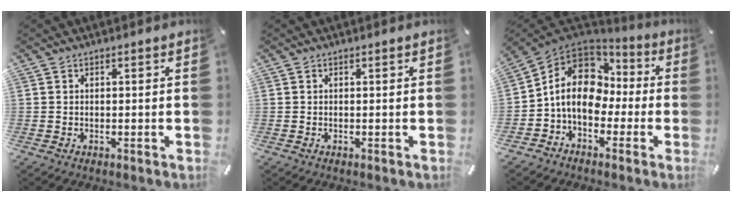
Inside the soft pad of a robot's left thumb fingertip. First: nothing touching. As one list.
[{"total": 0.0}, {"total": 12.2, "force": [-0.9, 9.8, 7.3], "torque": [-0.157, 0.018, -0.016]}]